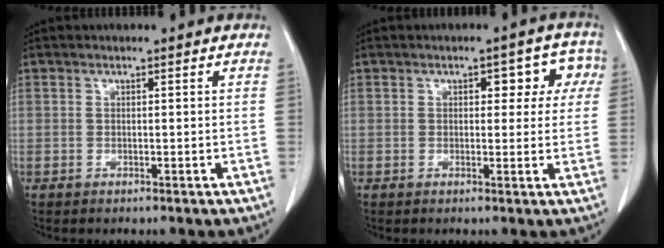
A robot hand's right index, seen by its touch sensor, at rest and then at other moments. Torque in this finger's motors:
{"motor_torque": [0.11, 0.02, 0.04, 0.00]}